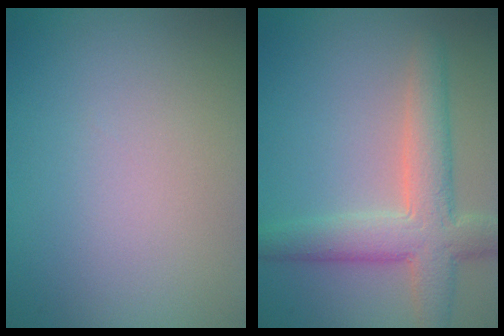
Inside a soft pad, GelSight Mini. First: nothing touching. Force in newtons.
{"total": 5.8, "press": 5.8, "slide": 0.4}